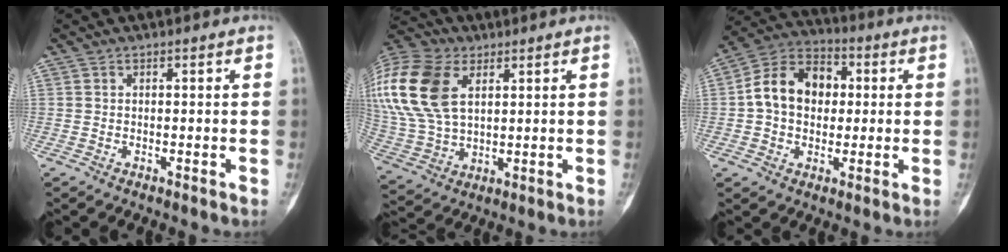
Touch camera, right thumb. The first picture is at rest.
{"total": 24.2, "force": [8.4, 15.8, 16.2], "torque": [-0.391, 0.019, 0.167]}
{"total": 13.3, "force": [1.1, 10.0, 8.8], "torque": [-0.125, 0.027, 0.009]}